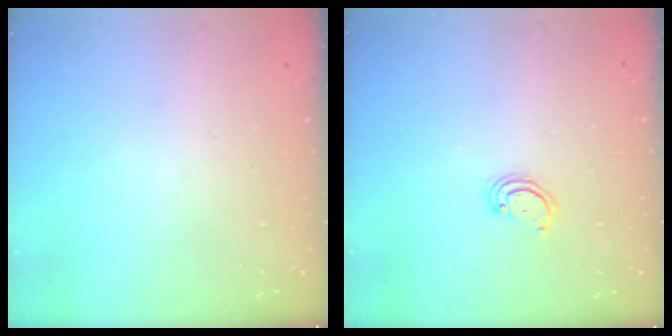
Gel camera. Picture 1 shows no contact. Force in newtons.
{"total": 3.1, "press": 3.1, "slide": 0.4}